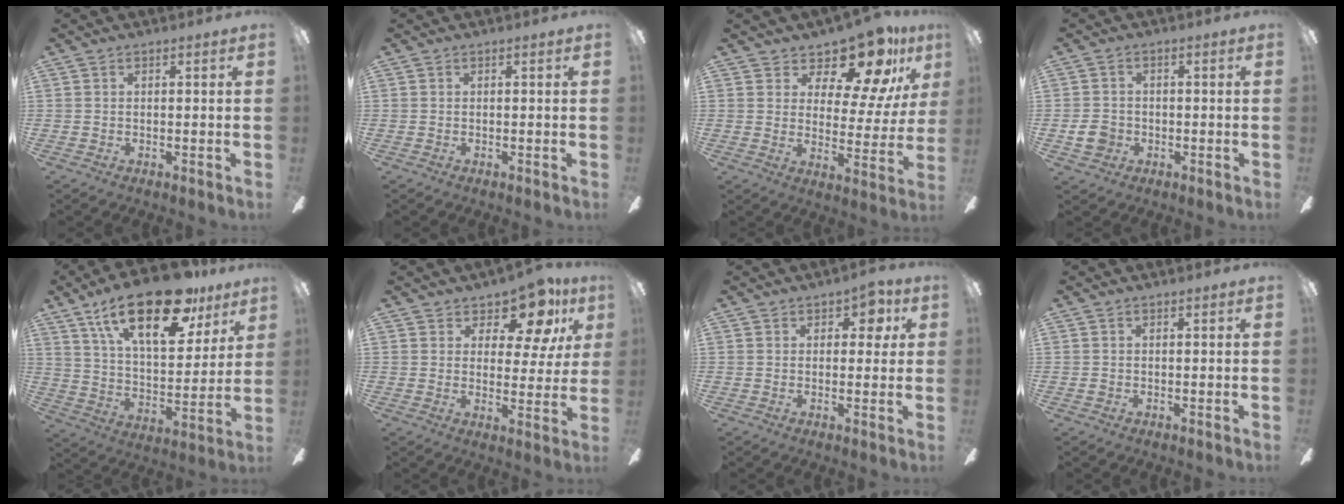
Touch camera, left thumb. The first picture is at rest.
{"total": 0.0}
{"total": 15.0, "force": [11.4, 6.0, 7.7], "torque": [-0.121, -0.083, 0.196]}
{"total": 5.0, "force": [-1.2, 4.3, 2.2], "torque": [-0.044, 0.006, -0.024]}
{"total": 24.9, "force": [15.4, 10.2, 16.6], "torque": [-0.261, -0.079, 0.258]}
{"total": 10.8, "force": [7.8, 5.0, 5.5], "torque": [-0.079, -0.048, 0.141]}
{"total": 4.6, "force": [2.3, 2.8, 2.8], "torque": [-0.029, 0.000, 0.035]}
{"total": 0.6, "force": [0.1, 0.5, 0.2], "torque": [-0.004, 0.006, 0.000]}